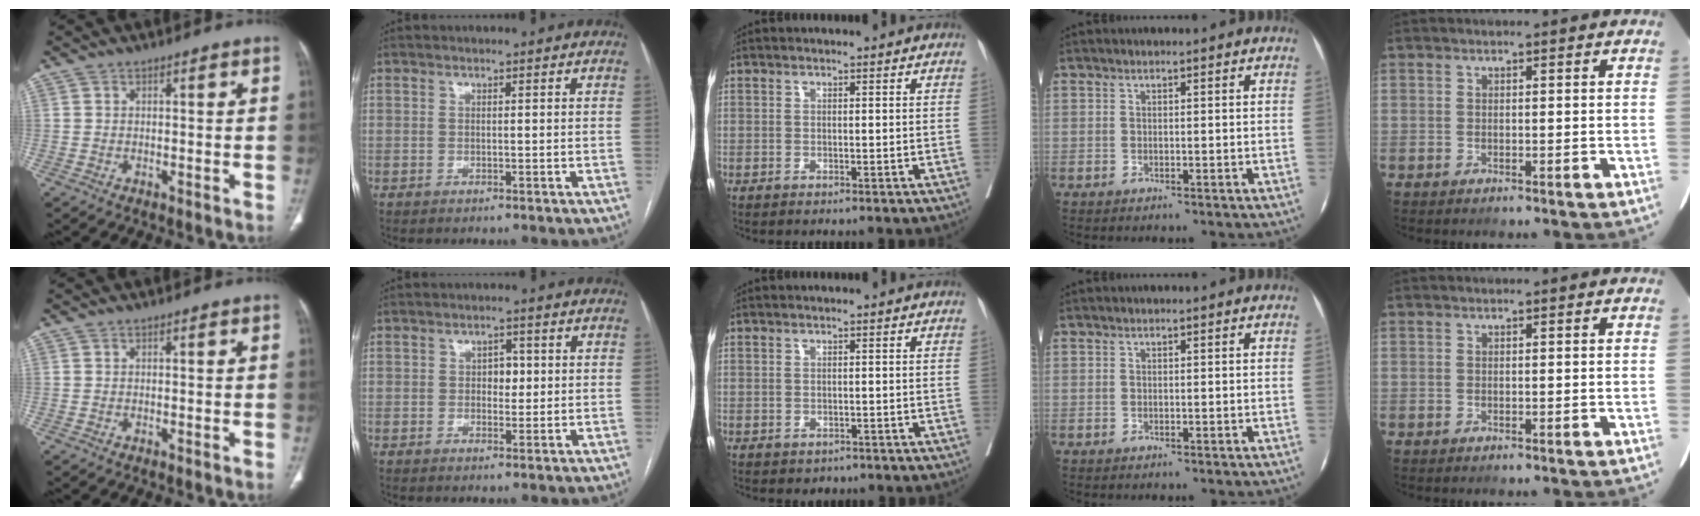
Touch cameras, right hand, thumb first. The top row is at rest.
{"index": {"total": 2.7, "force": [0.3, 1.8, 2.0], "torque": [-0.020, 0.005, 0.004]}, "middle": {"total": 1.1, "force": [-0.6, 0.9, 0.3], "torque": [-0.006, 0.001, -0.004]}}